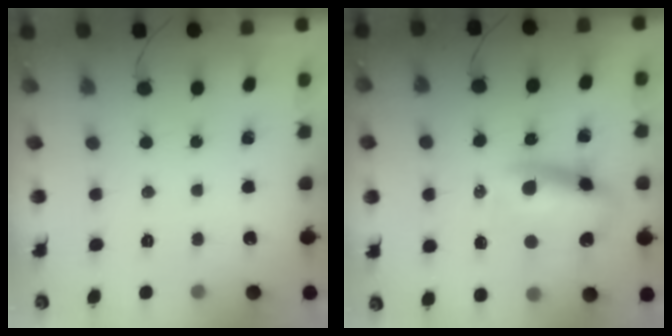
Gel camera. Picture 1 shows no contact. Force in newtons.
{"total": 11.9, "press": 11.5, "slide": 3.2}